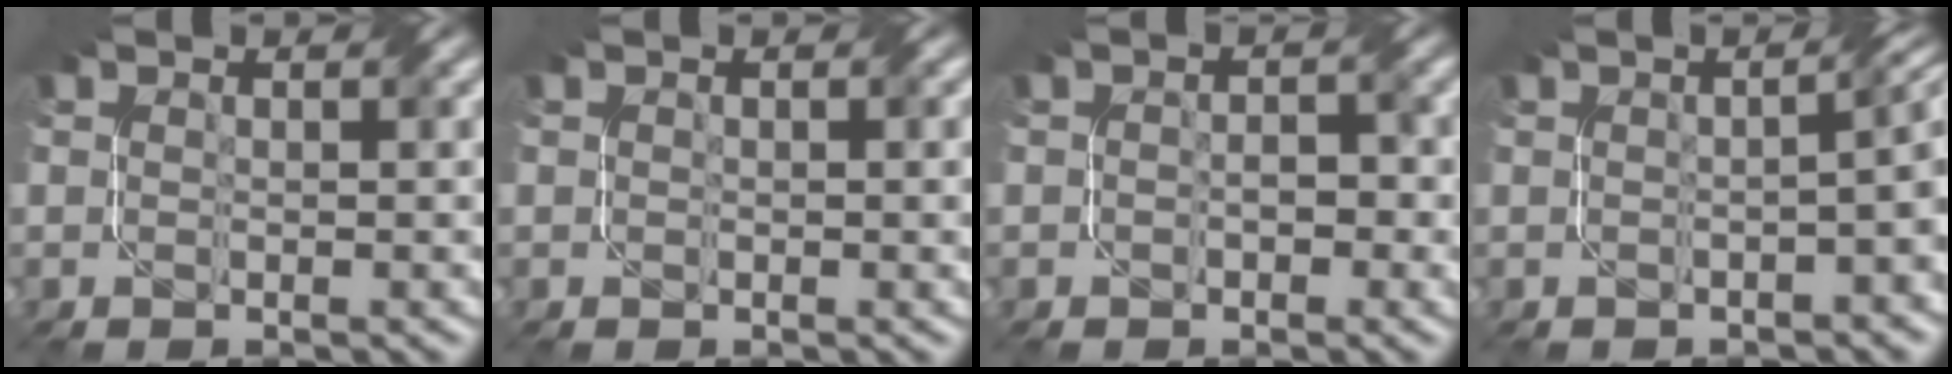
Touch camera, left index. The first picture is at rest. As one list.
[{"total": 1.1, "force": [0.5, 0.5, 0.9], "torque": [-0.011, 0.001, 0.008]}, {"total": 2.1, "force": [-0.3, 1.4, 1.5], "torque": [-0.009, 0.004, -0.008]}, {"total": 5.1, "force": [-0.5, 2.0, 4.6], "torque": [-0.028, 0.009, -0.007]}]